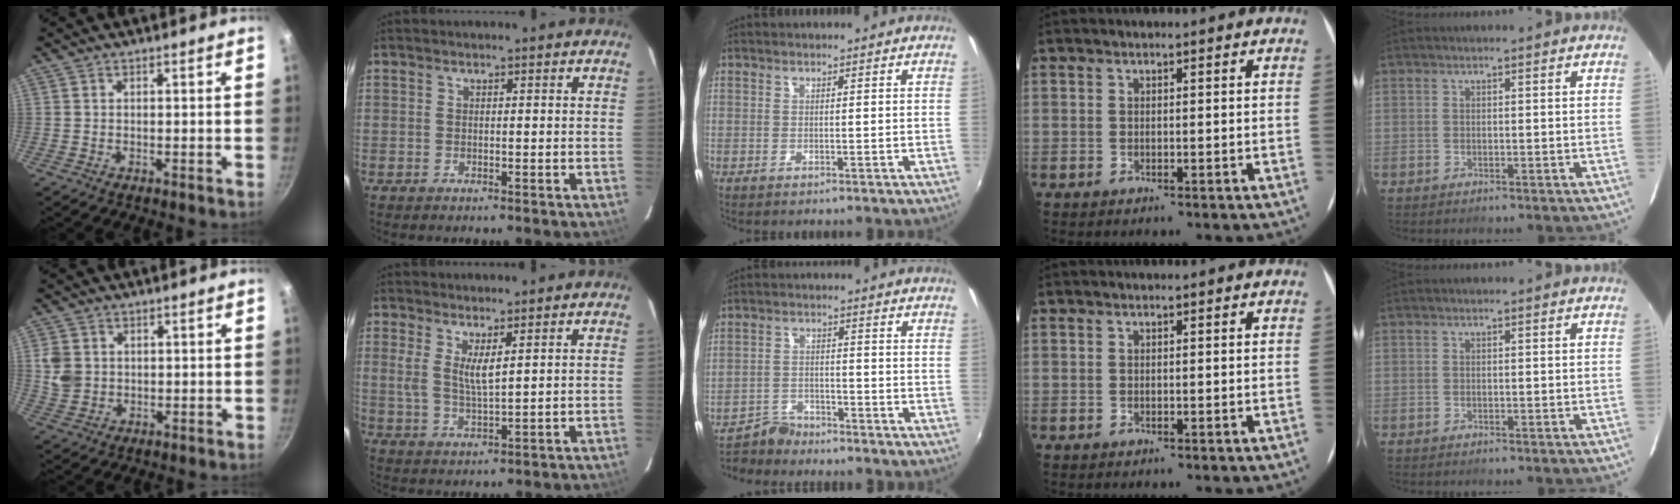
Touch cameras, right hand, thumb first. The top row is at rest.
{"thumb": {"total": 5.6, "force": [0.9, 4.7, 2.8], "torque": [-0.039, -0.002, 0.024]}, "index": {"total": 4.4, "force": [2.0, 0.7, 3.9], "torque": [-0.076, -0.012, 0.038]}, "middle": {"total": 4.8, "force": [-4.5, 1.6, 0.0], "torque": [-0.009, 0.008, -0.085]}}